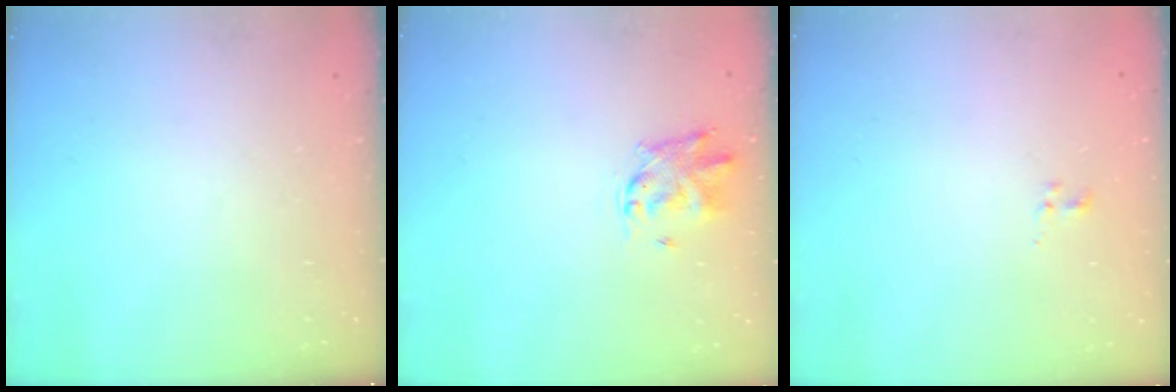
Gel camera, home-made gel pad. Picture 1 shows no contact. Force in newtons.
{"total": 2.8, "press": 2.8, "slide": 0.7}
{"total": 0.7, "press": 0.4, "slide": 0.6}